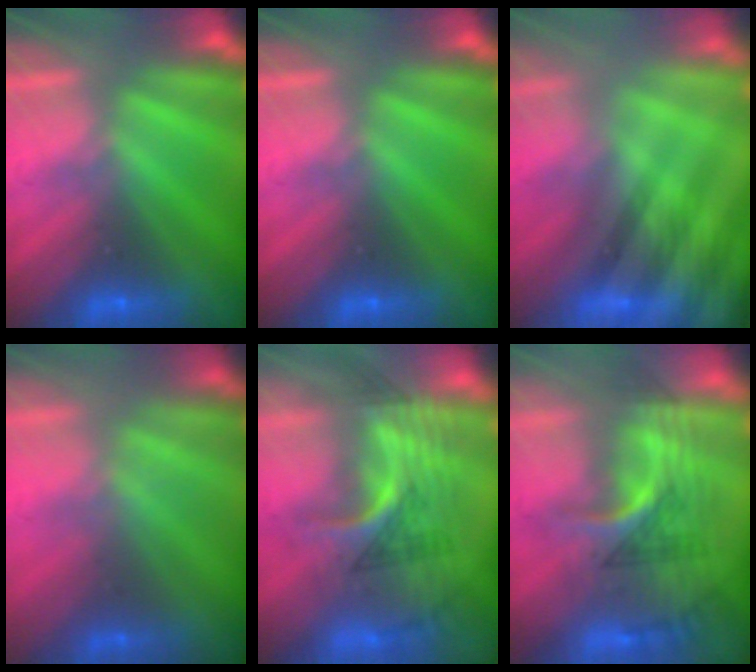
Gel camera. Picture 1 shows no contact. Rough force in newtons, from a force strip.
{"total": 0.0}
{"total": 8.9}
{"total": 1.1}
{"total": 2.8}
{"total": 2.9}